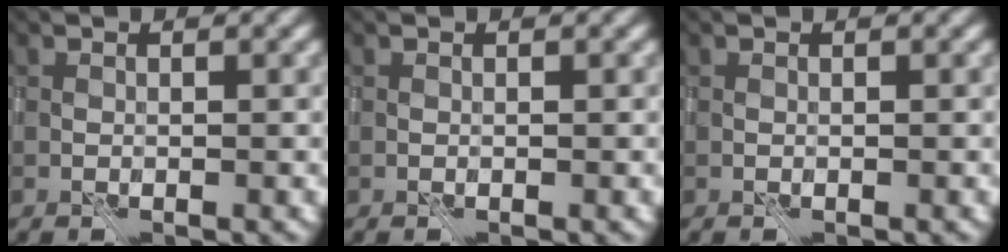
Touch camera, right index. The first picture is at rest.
{"total": 0.0}
{"total": 0.0}